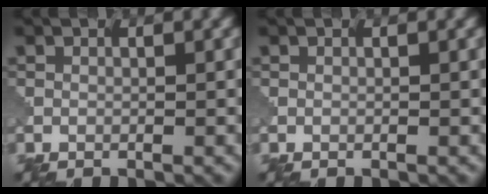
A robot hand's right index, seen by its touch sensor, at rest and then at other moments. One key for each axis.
{"total": 0.0}